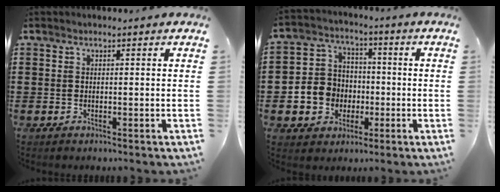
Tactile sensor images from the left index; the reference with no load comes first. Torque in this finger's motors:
{"motor_torque": [1.33, 0.47, 0.41, 0.06]}